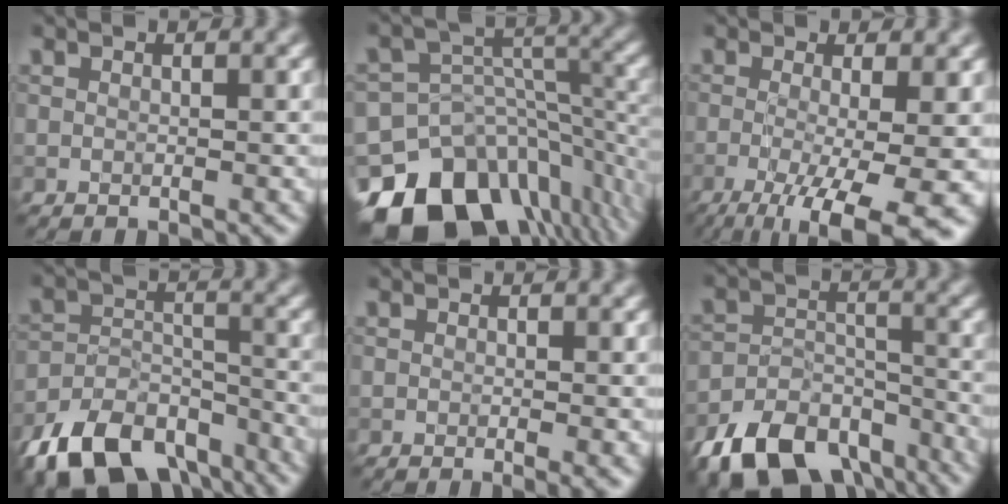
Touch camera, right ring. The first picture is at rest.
{"total": 14.7, "force": [-9.5, 8.9, 6.7], "torque": [-0.140, 0.007, -0.149]}
{"total": 10.1, "force": [-3.5, 3.1, 9.0], "torque": [-0.131, -0.017, -0.047]}
{"total": 9.5, "force": [-6.8, 4.9, 4.6], "torque": [-0.077, -0.012, -0.122]}
{"total": 1.4, "force": [-0.3, 0.3, 1.4], "torque": [-0.016, -0.007, -0.005]}
{"total": 9.5, "force": [-6.6, 5.2, 4.5], "torque": [-0.076, -0.017, -0.114]}